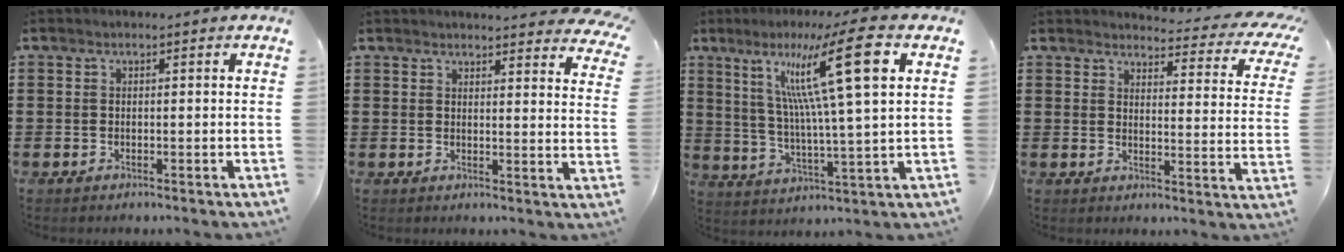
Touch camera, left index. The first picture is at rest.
{"total": 3.6, "force": [3.6, 0.0, 0.6], "torque": [-0.009, -0.019, 0.064]}
{"total": 14.6, "force": [6.9, 0.6, 12.9], "torque": [-0.245, -0.007, 0.101]}
{"total": 3.9, "force": [3.6, 0.5, 1.5], "torque": [-0.031, -0.030, 0.056]}